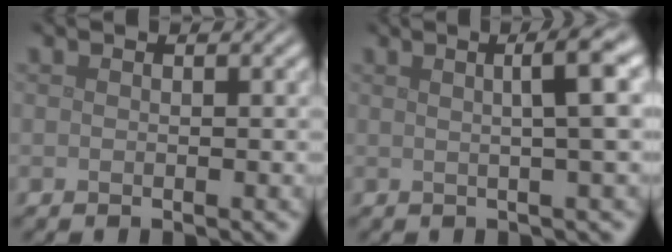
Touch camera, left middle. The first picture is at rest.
{"total": 4.7, "force": [1.1, 1.0, 4.5], "torque": [-0.052, 0.022, 0.014]}